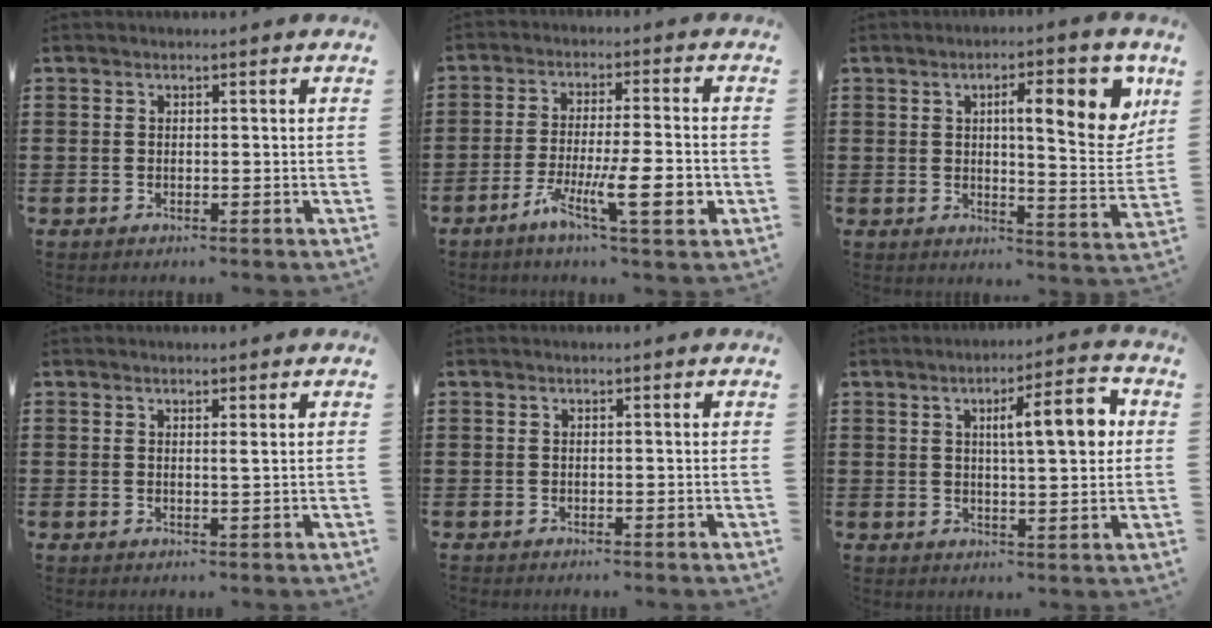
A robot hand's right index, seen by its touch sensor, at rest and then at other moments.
{"total": 11.3, "force": [-4.0, 2.1, 10.4], "torque": [-0.180, -0.001, -0.068]}
{"total": 10.6, "force": [3.9, 2.6, 9.5], "torque": [-0.140, -0.015, 0.054]}
{"total": 1.0, "force": [0.5, 0.0, 0.8], "torque": [-0.010, -0.005, 0.007]}
{"total": 0.0}
{"total": 8.4, "force": [2.1, 1.7, 7.9], "torque": [-0.130, -0.004, 0.027]}